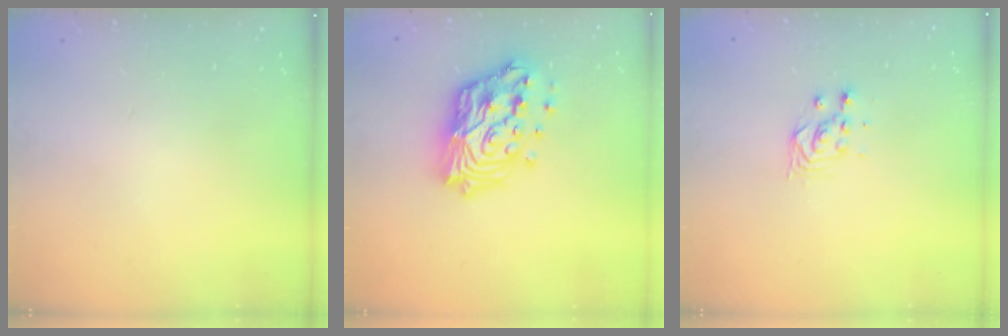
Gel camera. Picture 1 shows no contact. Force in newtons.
{"total": 19.2, "press": 19.1, "slide": 1.8}
{"total": 3.4, "press": 3.4, "slide": 0.1}